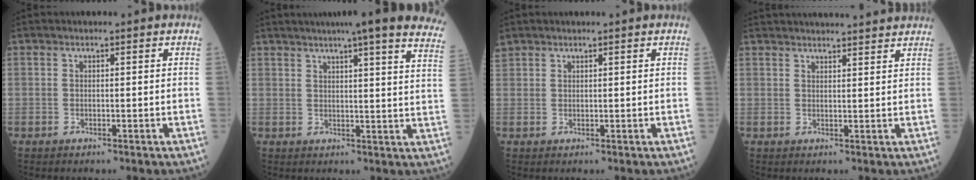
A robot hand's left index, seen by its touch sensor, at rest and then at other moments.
{"total": 23.6, "force": [20.3, 0.4, 12.0], "torque": [-0.168, -0.034, 0.231]}
{"total": 1.8, "force": [1.6, 0.9, 0.2], "torque": [-0.010, 0.015, 0.033]}
{"total": 14.4, "force": [13.8, 1.0, 4.3], "torque": [-0.060, 0.031, 0.178]}